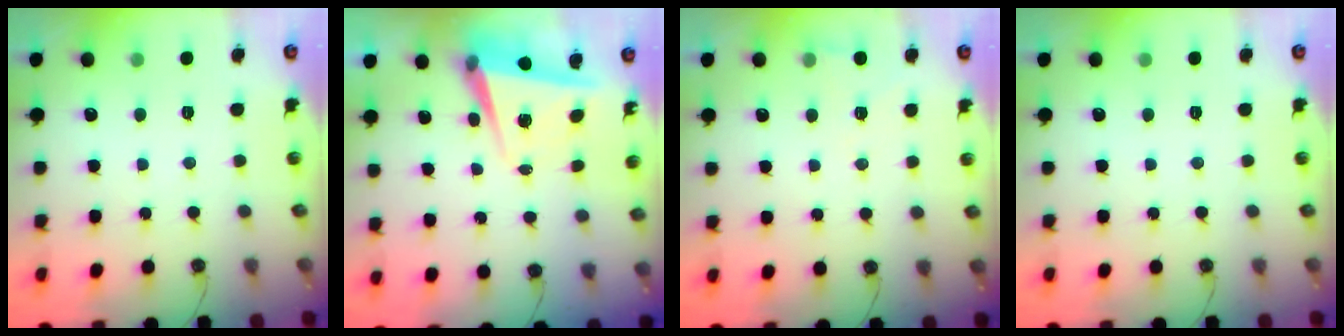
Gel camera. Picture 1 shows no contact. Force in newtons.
{"total": 5.0, "press": 4.7, "slide": 1.8}
{"total": 5.2, "press": 5.2, "slide": 0.2}
{"total": 0.0}